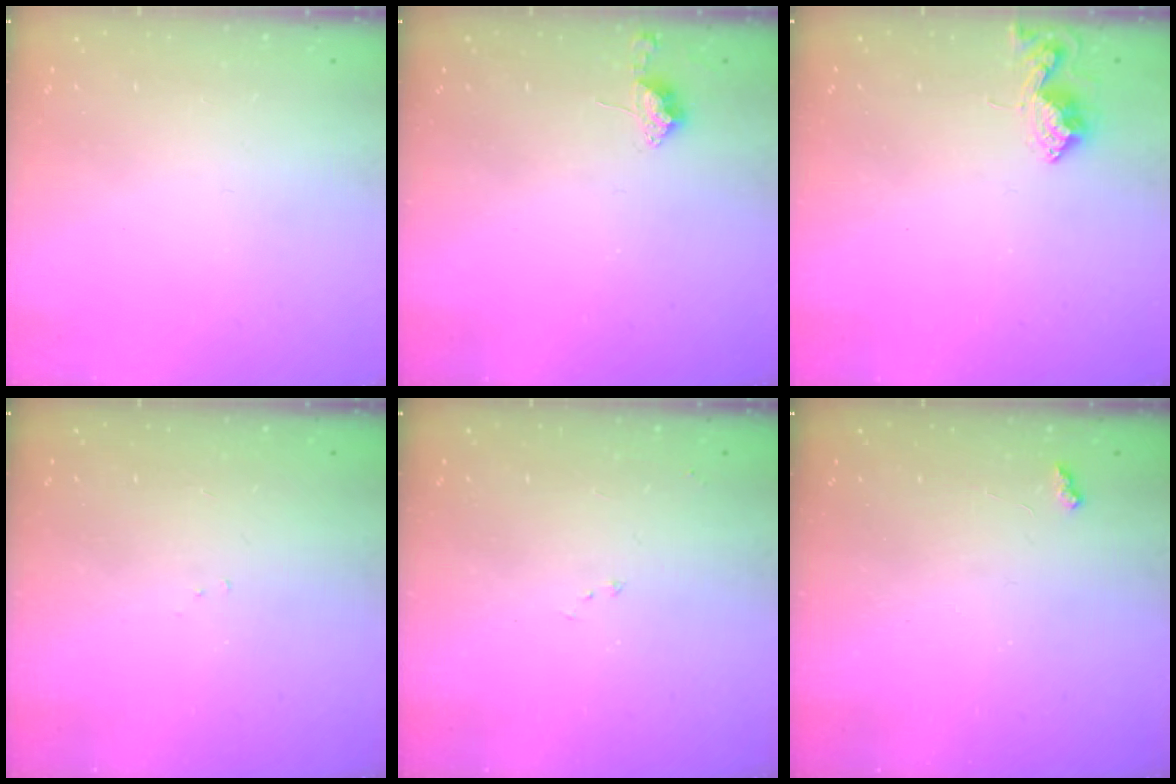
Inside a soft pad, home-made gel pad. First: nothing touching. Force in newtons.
{"total": 8.7, "press": 8.6, "slide": 0.7}
{"total": 9.1, "press": 9.1, "slide": 0.4}
{"total": 3.7, "press": 3.7, "slide": 0.6}
{"total": 6.2, "press": 6.1, "slide": 0.9}
{"total": 2.1, "press": 2.1, "slide": 0.5}